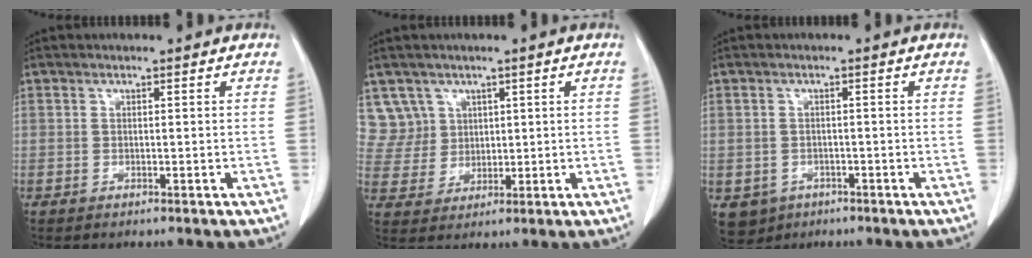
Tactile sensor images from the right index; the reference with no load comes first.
{"total": 5.9, "force": [3.2, 5.0, -0.5], "torque": [0.017, 0.011, 0.072]}
{"total": 4.6, "force": [-2.2, 4.0, 0.9], "torque": [-0.012, 0.003, -0.028]}